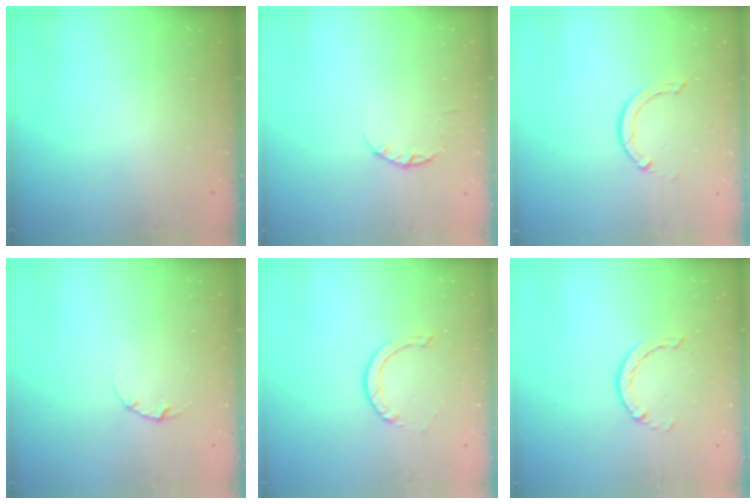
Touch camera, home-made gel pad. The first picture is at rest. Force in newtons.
{"total": 2.4, "press": 2.3, "slide": 0.4}
{"total": 2.9, "press": 2.9, "slide": 0.4}
{"total": 3.0, "press": 3.0, "slide": 0.4}
{"total": 2.0, "press": 2.0, "slide": 0.2}
{"total": 1.4, "press": 1.4, "slide": 0.3}